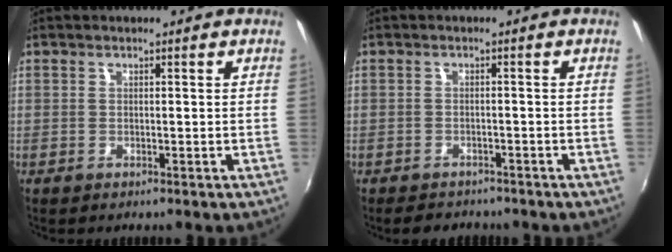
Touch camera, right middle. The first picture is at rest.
{"total": 4.8, "force": [-4.1, 2.2, 1.2], "torque": [-0.033, -0.006, -0.060]}